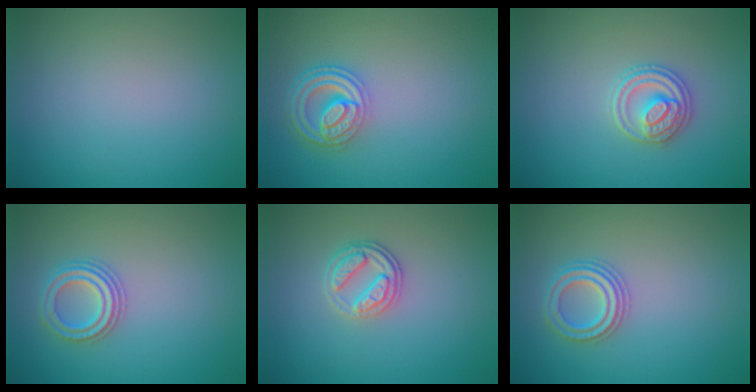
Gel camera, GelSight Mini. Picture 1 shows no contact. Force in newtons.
{"total": 4.5, "press": 3.5, "slide": 2.8}
{"total": 2.8, "press": 2.7, "slide": 0.6}
{"total": 2.5, "press": 2.4, "slide": 0.4}
{"total": 2.8, "press": 2.4, "slide": 1.3}
{"total": 2.5, "press": 2.4, "slide": 0.4}